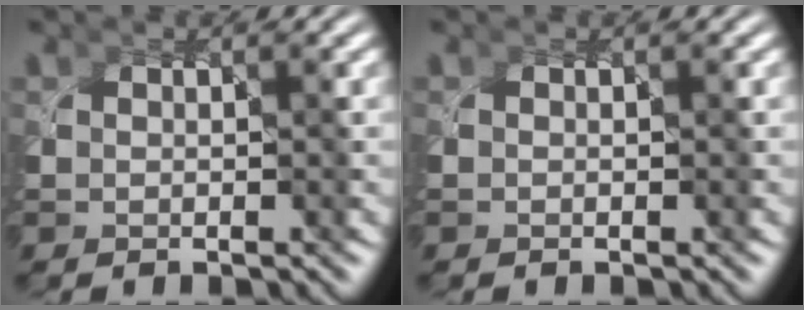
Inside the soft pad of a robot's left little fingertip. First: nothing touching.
{"total": 0.0}